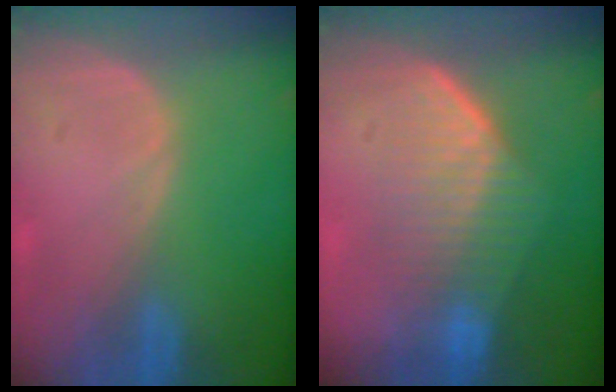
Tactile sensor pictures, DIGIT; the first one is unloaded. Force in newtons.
{"total": 7.4, "press": 7.2, "slide": 1.7}